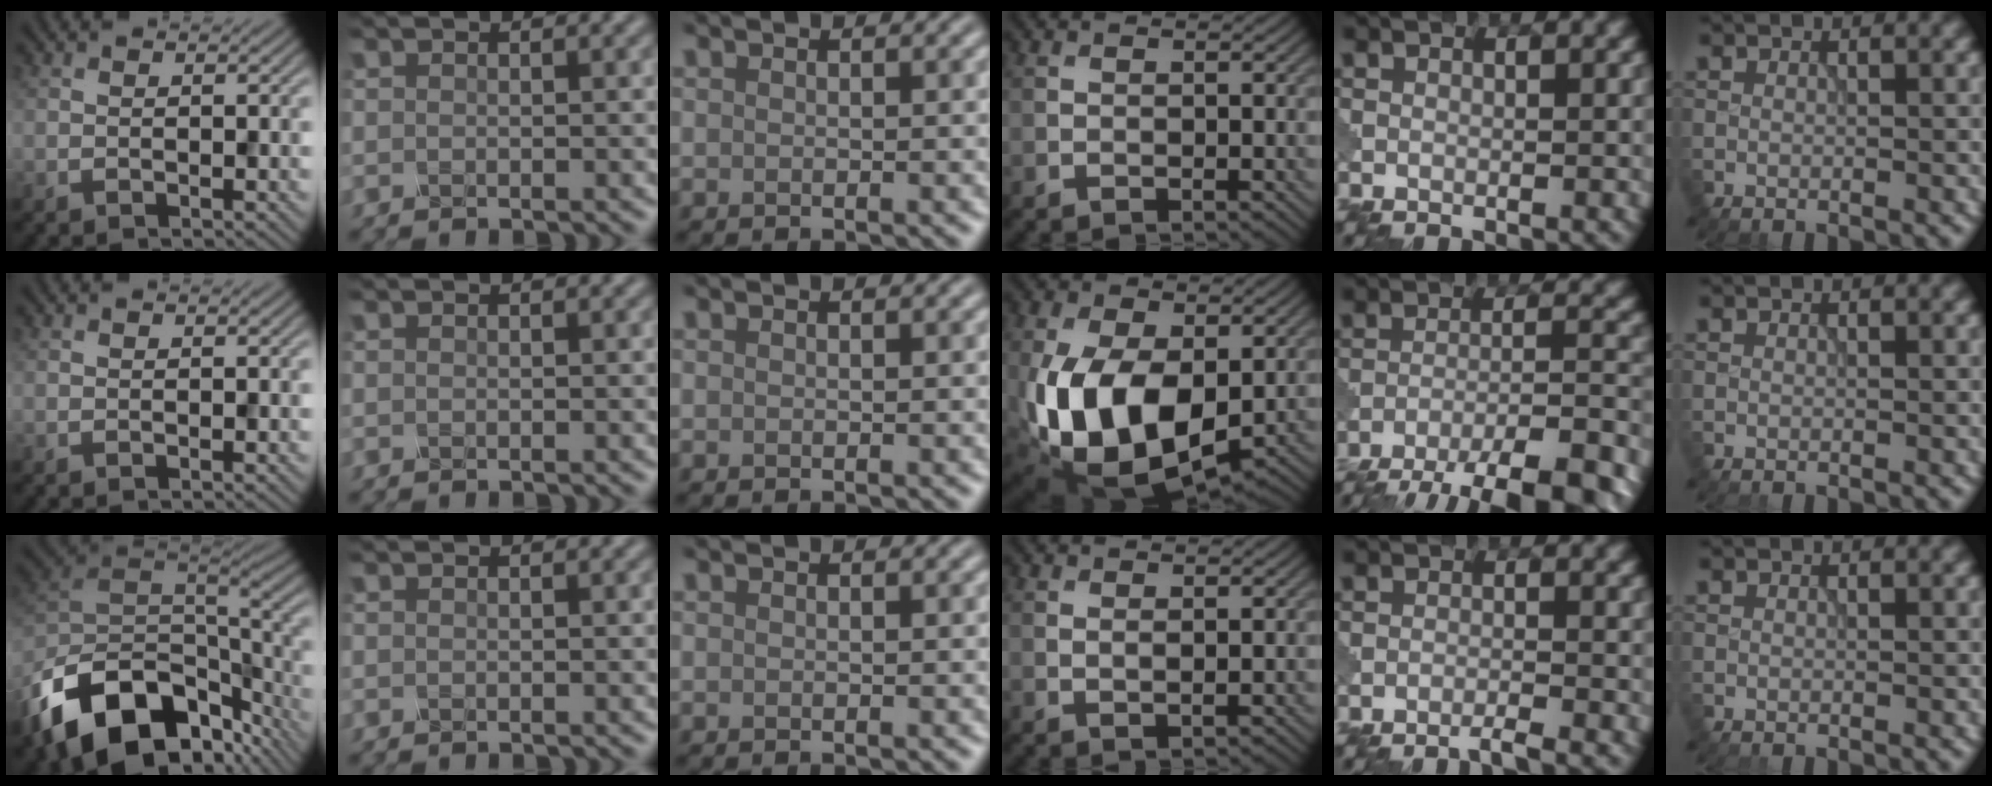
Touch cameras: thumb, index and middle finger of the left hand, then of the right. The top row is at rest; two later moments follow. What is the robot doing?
{"motion": "shake", "object": "sieve"}